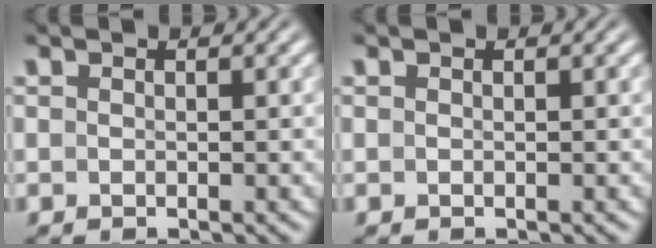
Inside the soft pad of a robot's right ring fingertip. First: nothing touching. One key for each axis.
{"total": 0.0}